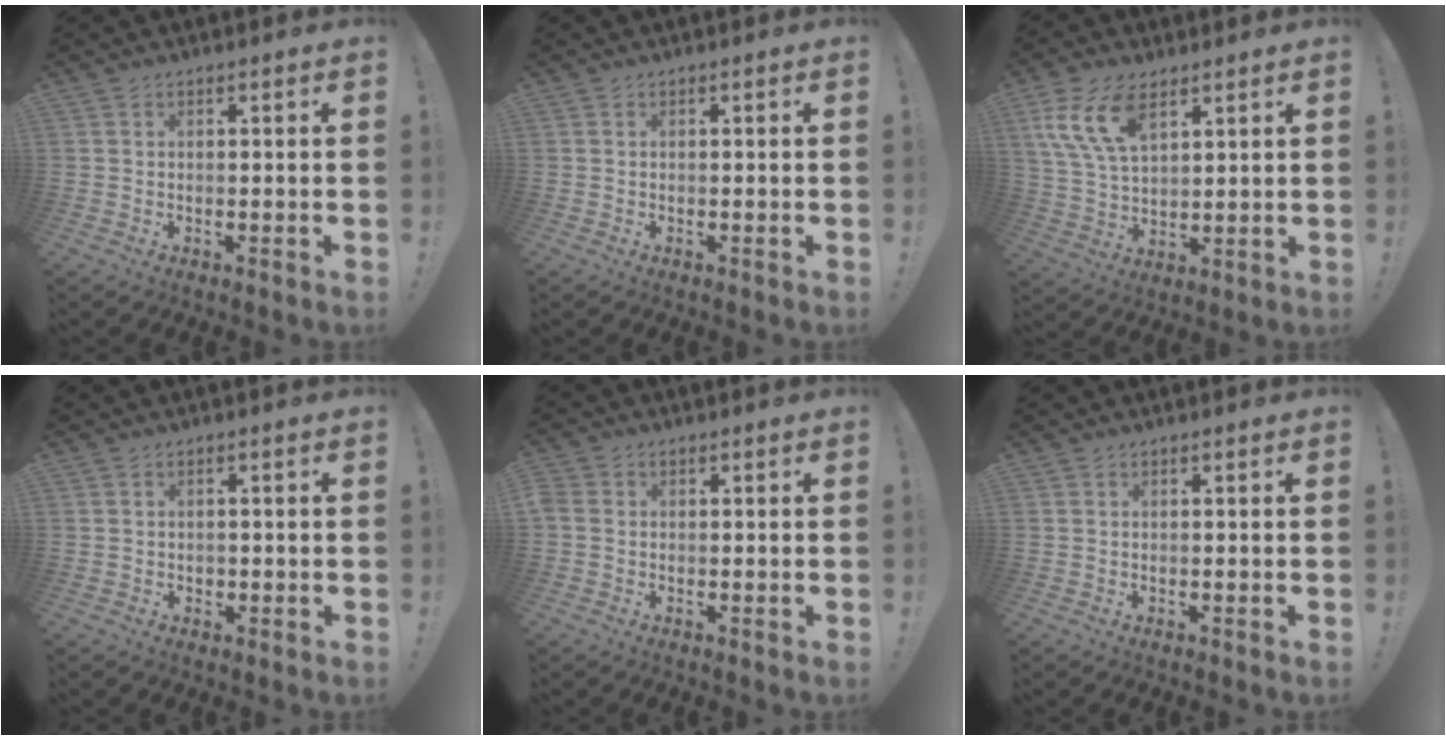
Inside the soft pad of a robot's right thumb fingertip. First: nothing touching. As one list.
[{"total": 0.0}, {"total": 13.5, "force": [7.2, 7.2, 8.9], "torque": [-0.182, -0.017, 0.137]}, {"total": 0.9, "force": [-0.1, 0.9, 0.3], "torque": [0.002, -0.002, -0.004]}, {"total": 1.9, "force": [-0.2, 1.6, 1.0], "torque": [-0.022, 0.007, -0.002]}, {"total": 0.0}]